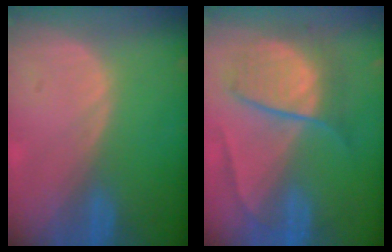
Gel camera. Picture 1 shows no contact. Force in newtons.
{"total": 7.6, "press": 7.6, "slide": 0.3}